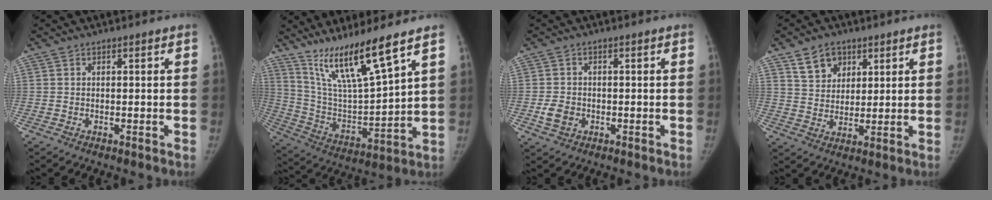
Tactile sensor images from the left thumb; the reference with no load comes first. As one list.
[{"total": 15.7, "force": [11.2, 1.2, 11.0], "torque": [-0.191, -0.066, 0.222]}, {"total": 3.7, "force": [-1.1, 3.0, 2.0], "torque": [-0.032, 0.004, -0.015]}, {"total": 7.0, "force": [4.0, 5.1, 2.6], "torque": [-0.016, -0.024, 0.077]}]